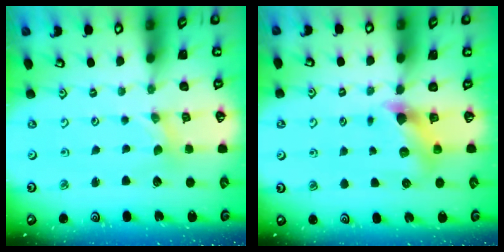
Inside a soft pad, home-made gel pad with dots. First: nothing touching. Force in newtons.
{"total": 6.1, "press": 6.1, "slide": 0.4}